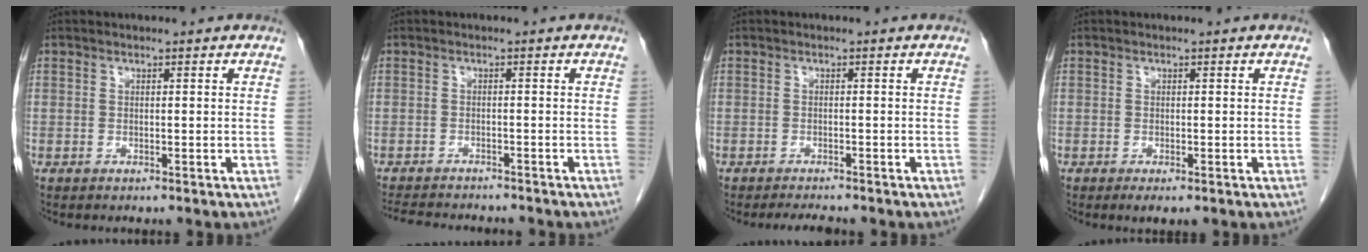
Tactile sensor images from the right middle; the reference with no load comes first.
{"total": 9.5, "force": [-8.7, 1.8, 3.4], "torque": [-0.055, -0.008, -0.120]}
{"total": 2.5, "force": [-2.4, 0.2, 0.9], "torque": [-0.015, -0.006, -0.034]}
{"total": 1.6, "force": [-0.9, 0.5, 1.3], "torque": [-0.016, -0.003, -0.010]}